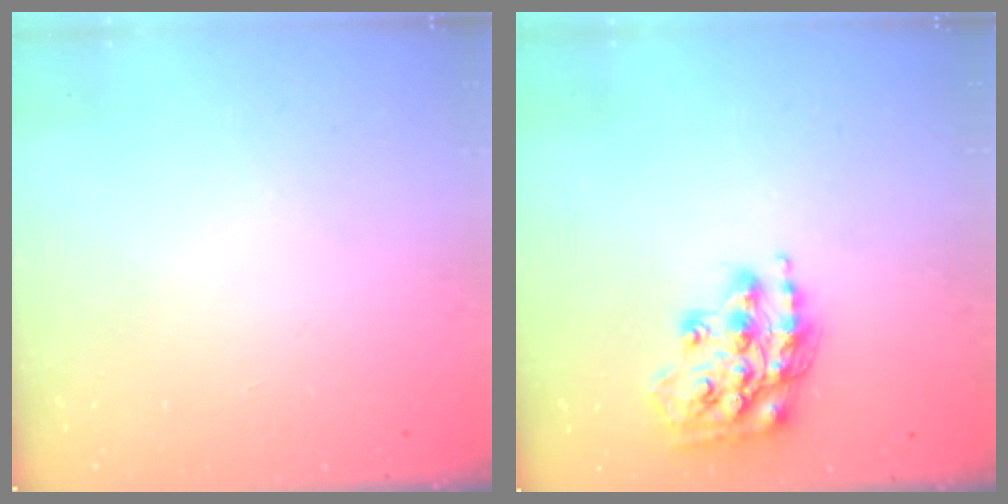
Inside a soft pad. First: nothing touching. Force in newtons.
{"total": 16.3, "press": 16.2, "slide": 1.1}